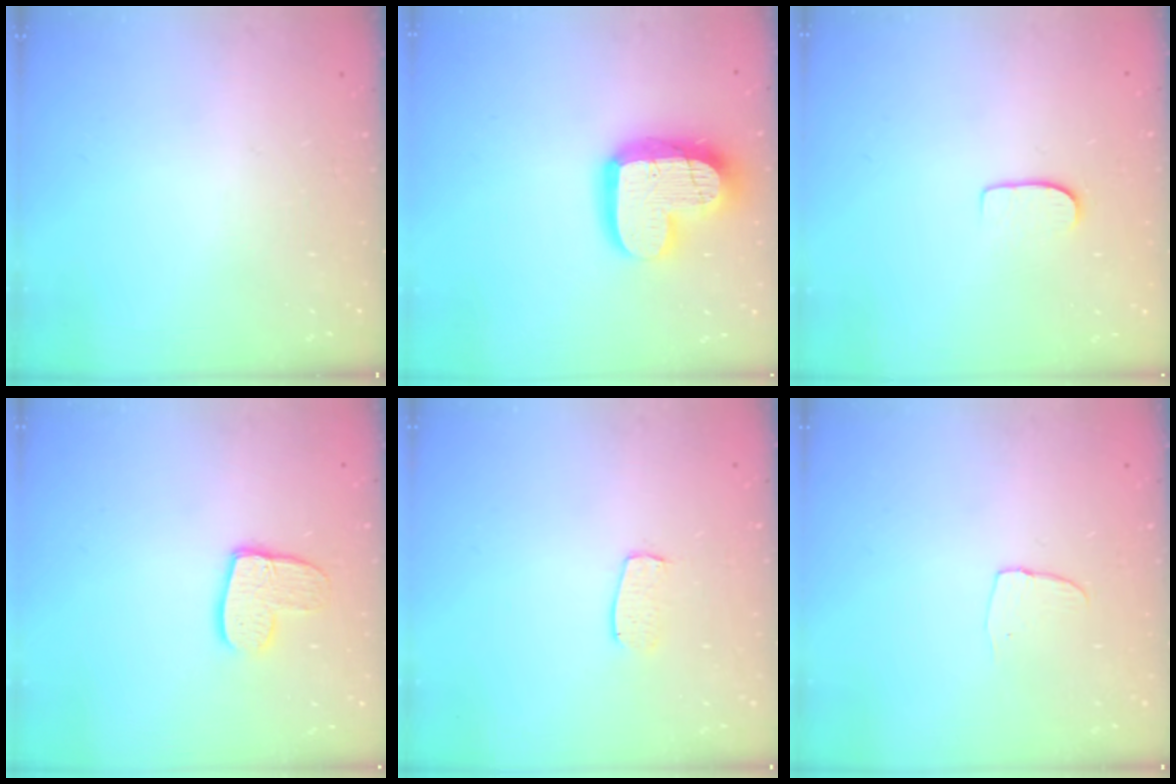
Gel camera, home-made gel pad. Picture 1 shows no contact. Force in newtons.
{"total": 16.9, "press": 16.9, "slide": 1.3}
{"total": 5.5, "press": 5.5, "slide": 0.5}
{"total": 10.9, "press": 10.8, "slide": 0.9}
{"total": 6.1, "press": 6.1, "slide": 0.3}
{"total": 3.6, "press": 3.6, "slide": 0.3}